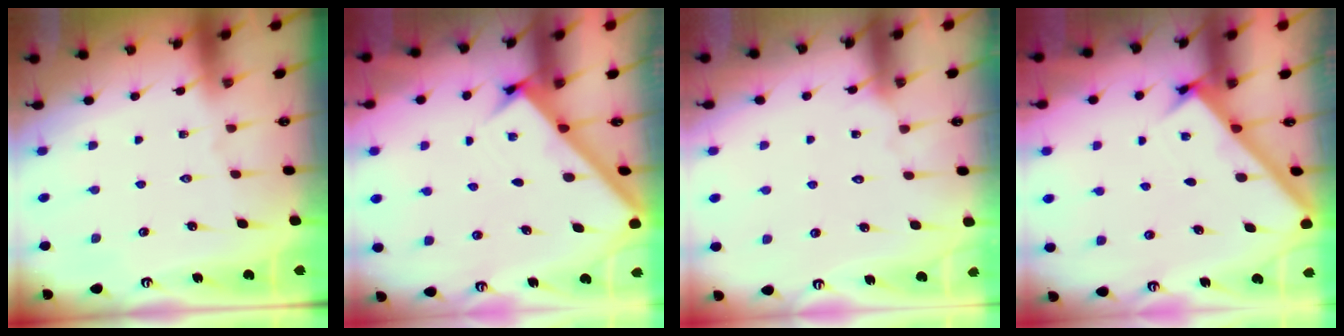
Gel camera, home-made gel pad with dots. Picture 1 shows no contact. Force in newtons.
{"total": 2.4, "press": 2.4, "slide": 0.2}
{"total": 4.8, "press": 4.8, "slide": 0.4}
{"total": 2.7, "press": 2.6, "slide": 0.3}